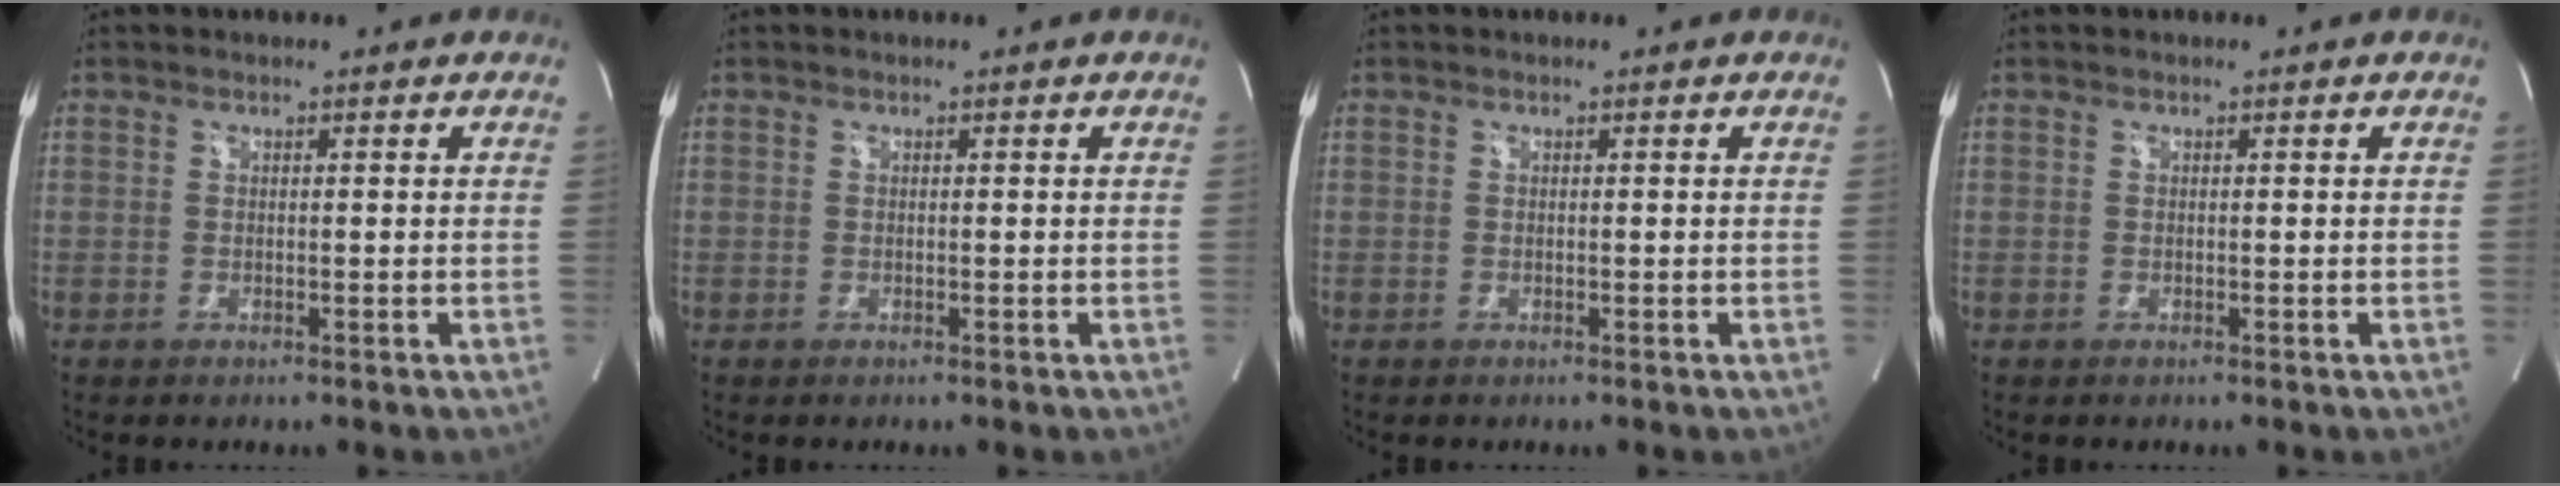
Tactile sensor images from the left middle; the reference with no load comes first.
{"total": 0.0}
{"total": 0.0}
{"total": 0.0}